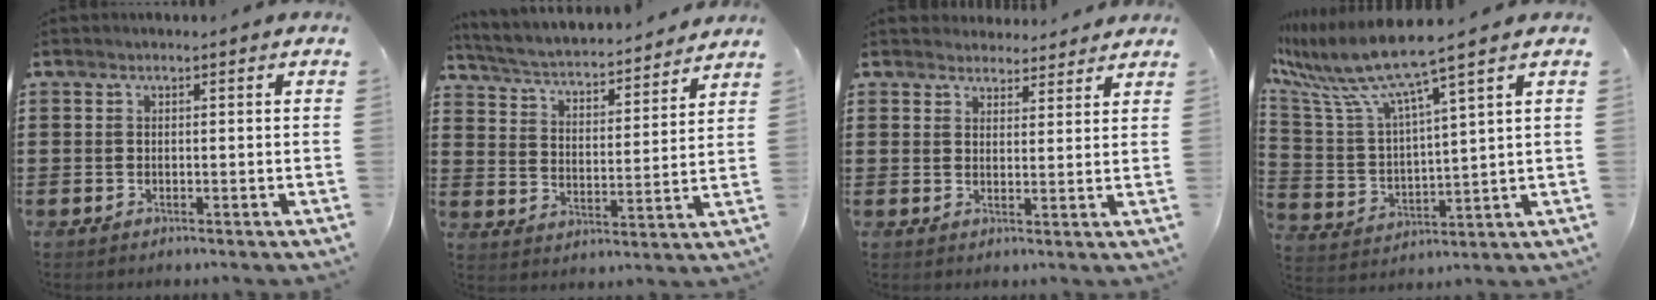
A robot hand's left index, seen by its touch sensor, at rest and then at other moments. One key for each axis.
{"total": 3.1, "fx": 3.1, "fy": -0.1, "fz": 0.8, "tx": -0.035, "ty": -0.032, "tz": 0.042}
{"total": 3.8, "fx": 3.8, "fy": 0.7, "fz": -0.2, "tx": -0.012, "ty": -0.016, "tz": 0.069}
{"total": 9.4, "fx": 7.5, "fy": -0.3, "fz": 5.6, "tx": -0.150, "ty": -0.053, "tz": 0.120}